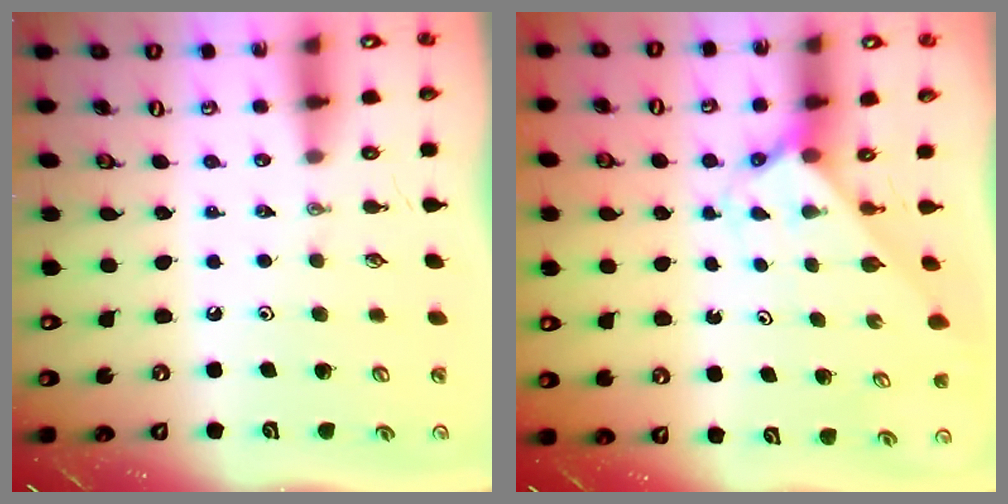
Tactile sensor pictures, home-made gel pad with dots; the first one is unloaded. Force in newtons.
{"total": 2.3, "press": 2.3, "slide": 0.2}